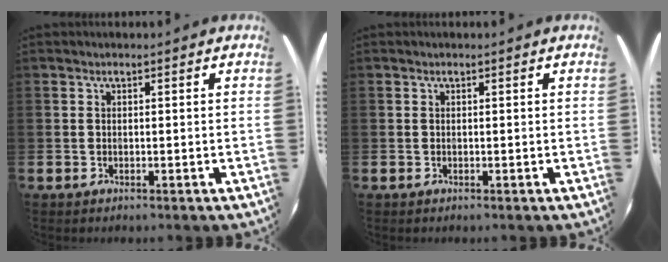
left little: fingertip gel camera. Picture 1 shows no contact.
{"total": 0.0}